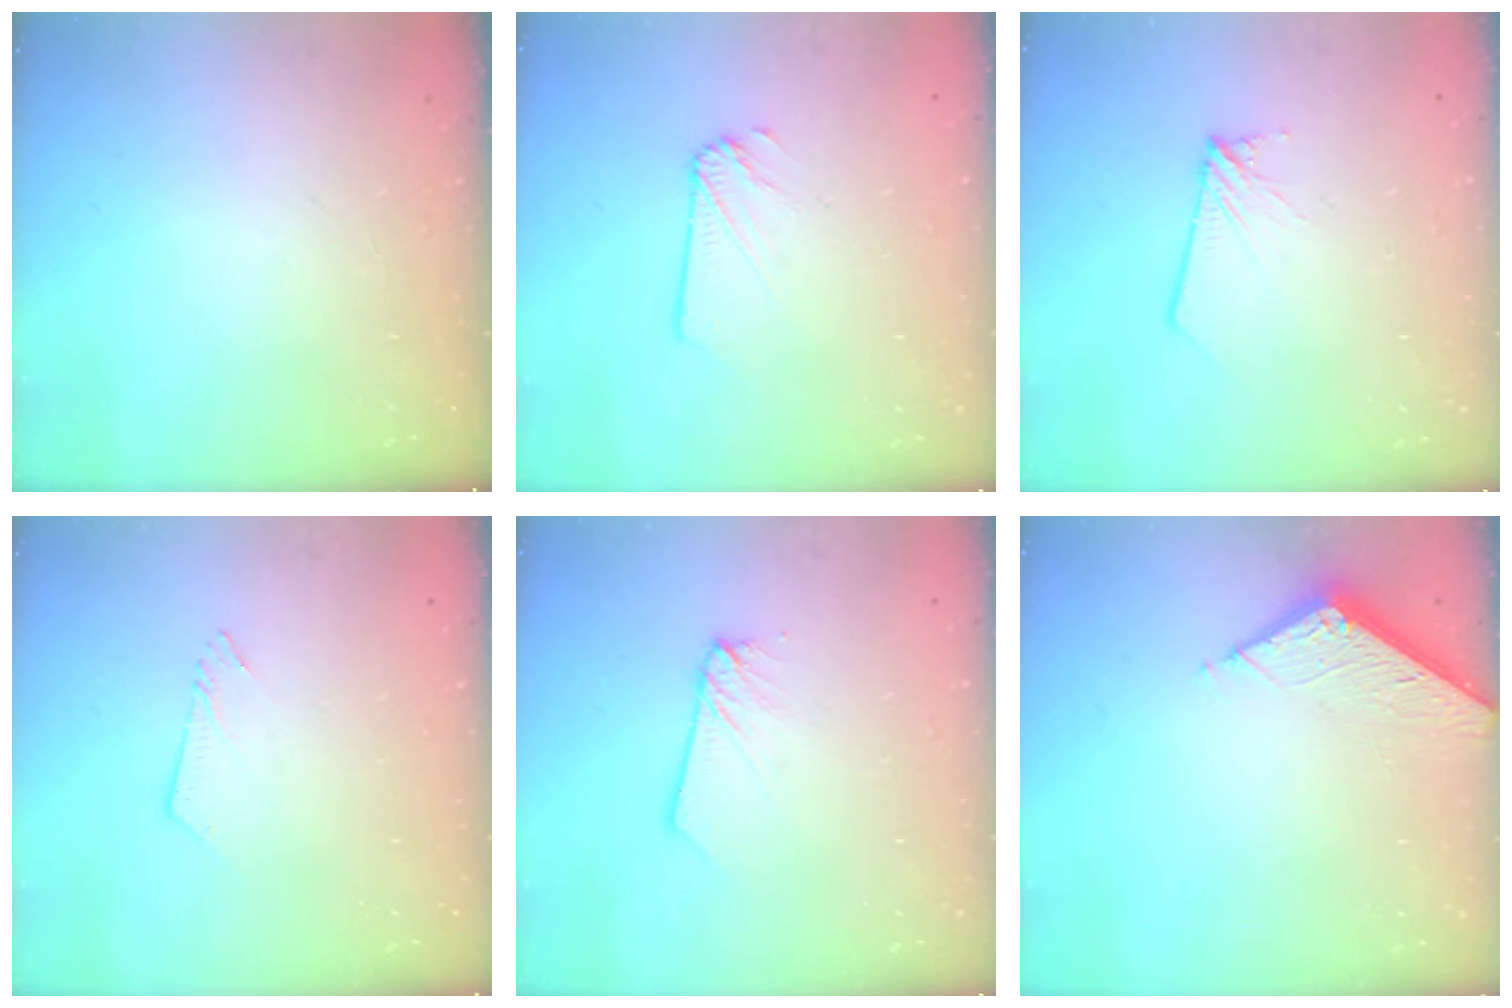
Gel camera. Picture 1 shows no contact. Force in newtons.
{"total": 2.3, "press": 2.3, "slide": 0.2}
{"total": 2.1, "press": 2.1, "slide": 0.2}
{"total": 2.9, "press": 2.9, "slide": 0.3}
{"total": 2.7, "press": 2.7, "slide": 0.3}
{"total": 6.8, "press": 6.8, "slide": 0.5}